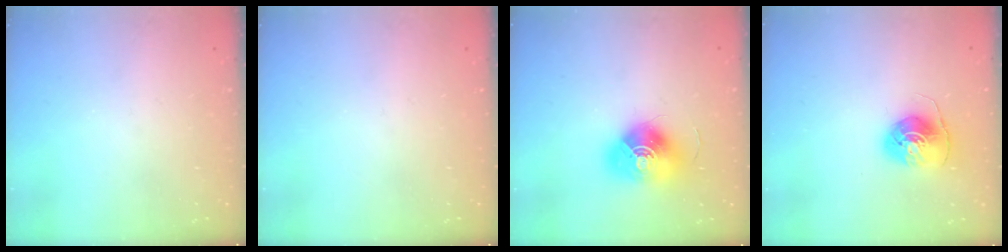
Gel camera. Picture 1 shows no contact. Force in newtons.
{"total": 0.0}
{"total": 16.2, "press": 16.2, "slide": 0.5}
{"total": 8.3, "press": 8.3, "slide": 0.4}